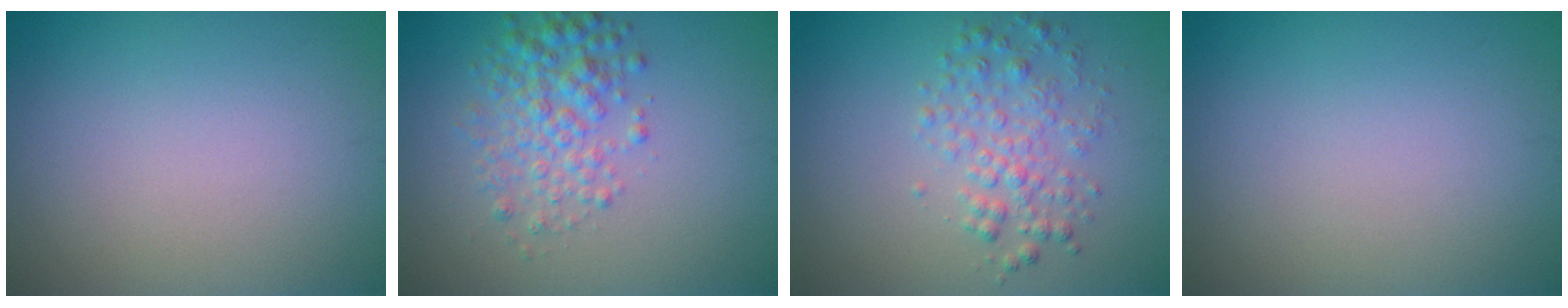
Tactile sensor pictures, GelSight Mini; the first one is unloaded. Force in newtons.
{"total": 3.7, "press": 3.7, "slide": 0.0}
{"total": 2.8, "press": 2.8, "slide": 0.0}
{"total": 0.0}